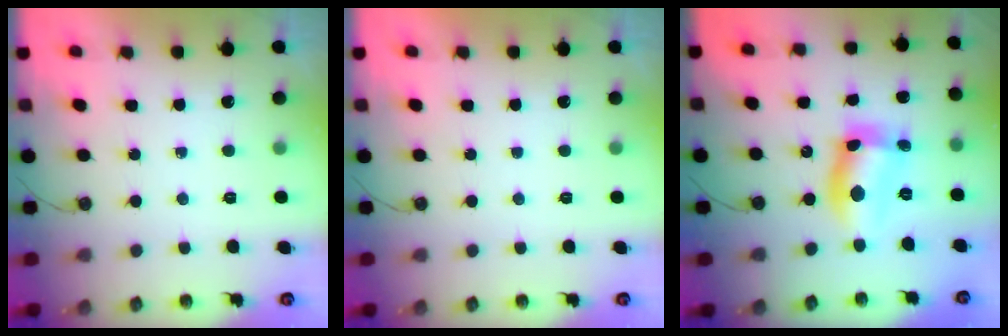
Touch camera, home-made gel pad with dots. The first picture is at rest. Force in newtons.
{"total": 0.0}
{"total": 12.5, "press": 12.0, "slide": 3.4}